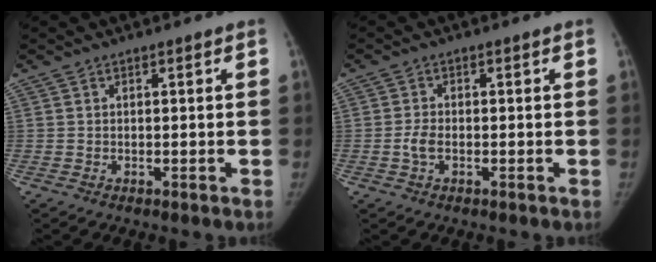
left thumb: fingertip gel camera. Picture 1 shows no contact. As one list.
[{"total": 2.3, "force": [-0.6, 1.3, 1.8], "torque": [-0.042, 0.006, -0.013]}]